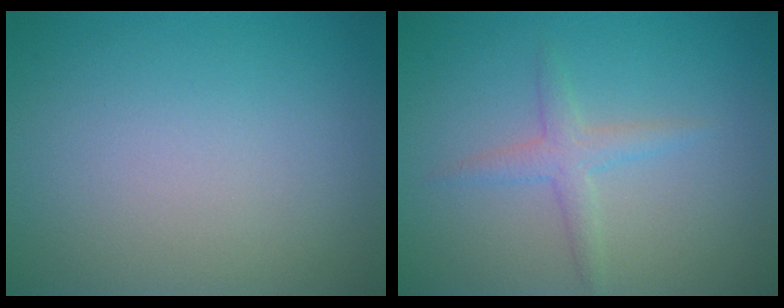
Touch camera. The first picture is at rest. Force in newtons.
{"total": 2.0, "press": 2.0, "slide": 0.1}